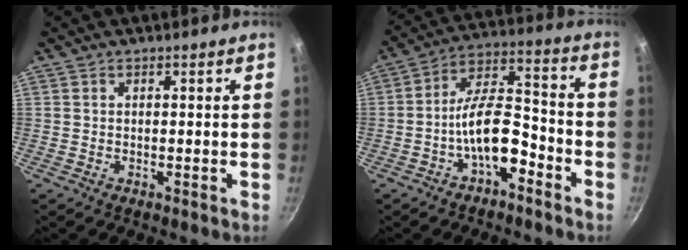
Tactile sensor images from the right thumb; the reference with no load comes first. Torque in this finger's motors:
{"motor_torque": [2.66, 1.92, 1.73, -1.05, 0.80]}